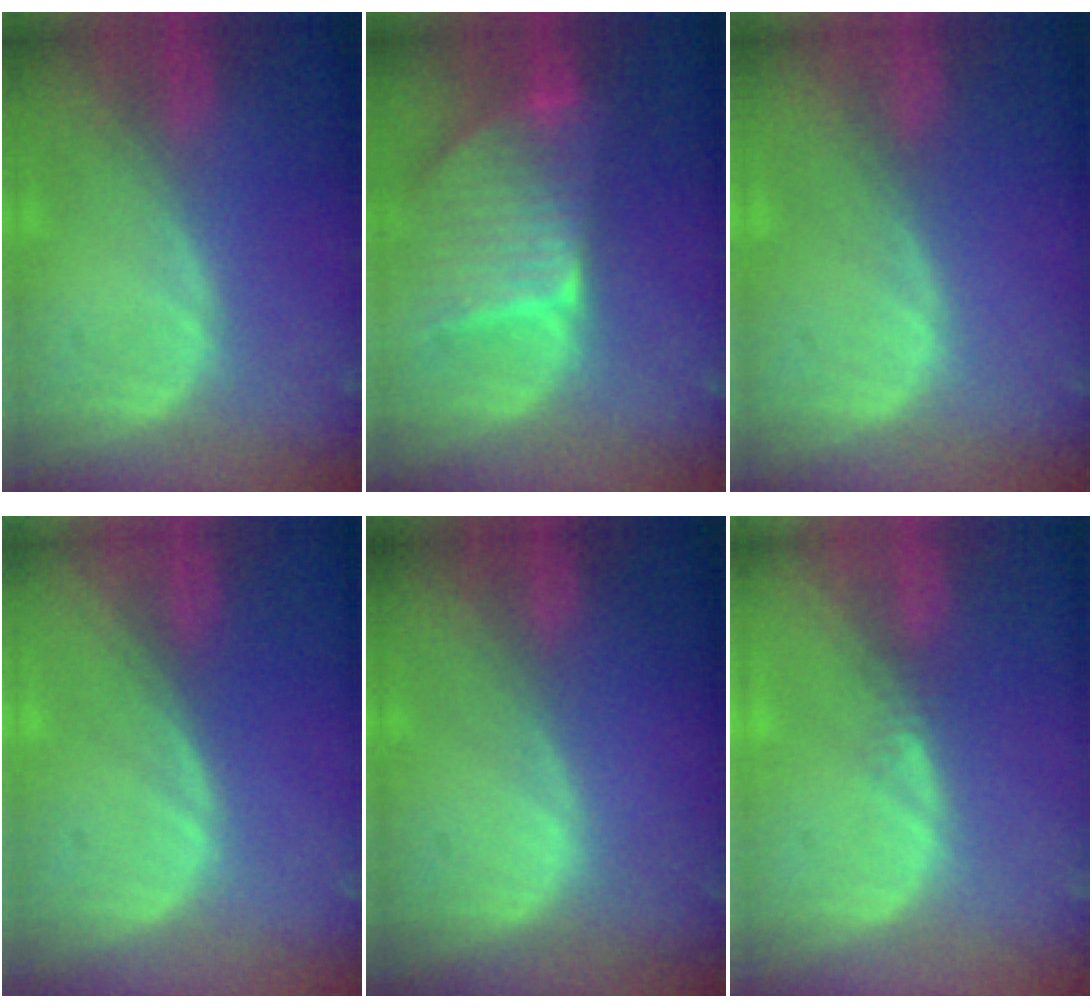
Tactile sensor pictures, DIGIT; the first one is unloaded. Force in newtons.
{"total": 9.5, "press": 8.4, "slide": 4.5}
{"total": 0.0}
{"total": 0.0}
{"total": 0.0}
{"total": 0.9, "press": 0.8, "slide": 0.4}